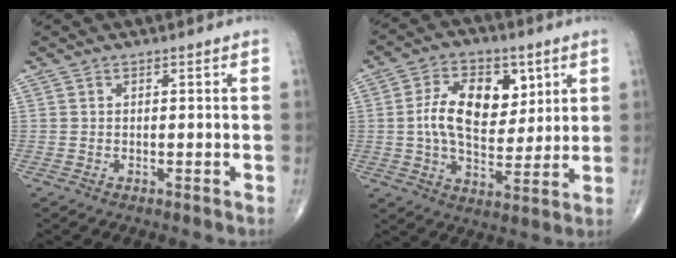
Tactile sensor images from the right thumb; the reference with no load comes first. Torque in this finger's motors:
{"motor_torque": [0.10, 0.36, 1.23, 0.33, 0.08]}